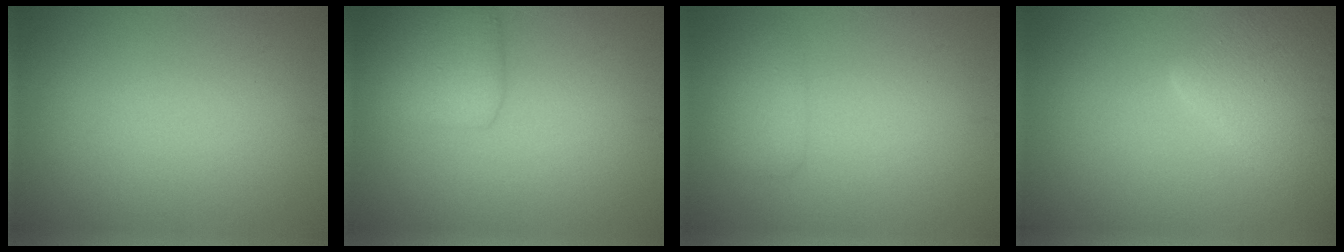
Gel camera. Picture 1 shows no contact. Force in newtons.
{"total": 3.8, "press": 3.8, "slide": 0.1}
{"total": 1.6, "press": 1.6, "slide": 0.0}
{"total": 8.5, "press": 8.5, "slide": 0.5}